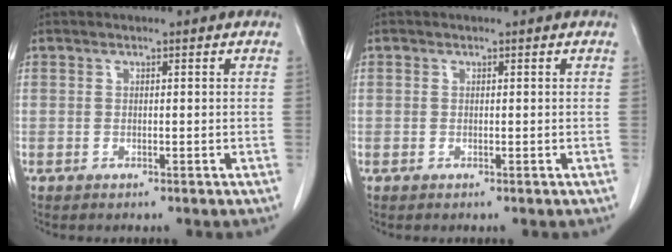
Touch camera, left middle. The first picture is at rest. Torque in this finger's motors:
{"motor_torque": [-0.15, 0.17, -0.11, 0.01]}